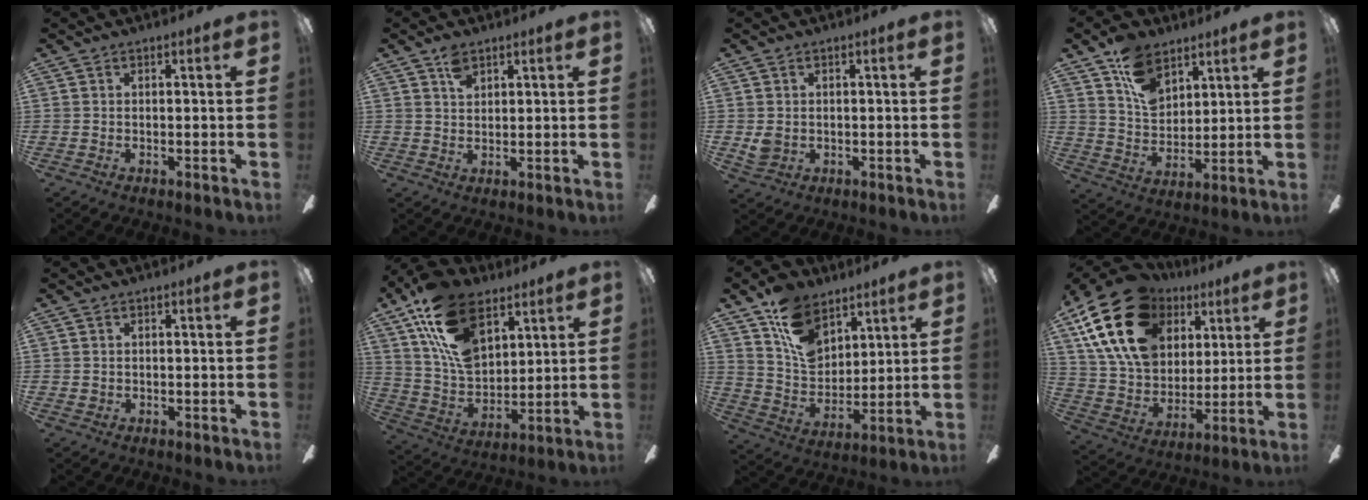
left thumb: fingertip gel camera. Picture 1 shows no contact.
{"total": 3.7, "force": [2.5, 2.1, 1.8], "torque": [-0.033, -0.002, 0.045]}
{"total": 2.9, "force": [0.5, 2.5, 1.4], "torque": [-0.019, 0.001, 0.010]}
{"total": 11.8, "force": [7.2, 7.6, 5.4], "torque": [-0.099, -0.028, 0.139]}
{"total": 0.8, "force": [0.4, 0.7, 0.0], "torque": [0.000, 0.004, 0.007]}
{"total": 19.9, "force": [10.9, 11.6, 11.9], "torque": [-0.256, -0.044, 0.200]}
{"total": 14.3, "force": [8.7, 9.3, 6.4], "torque": [-0.115, -0.040, 0.170]}
{"total": 23.4, "force": [10.5, 16.2, 13.2], "torque": [-0.255, -0.030, 0.191]}